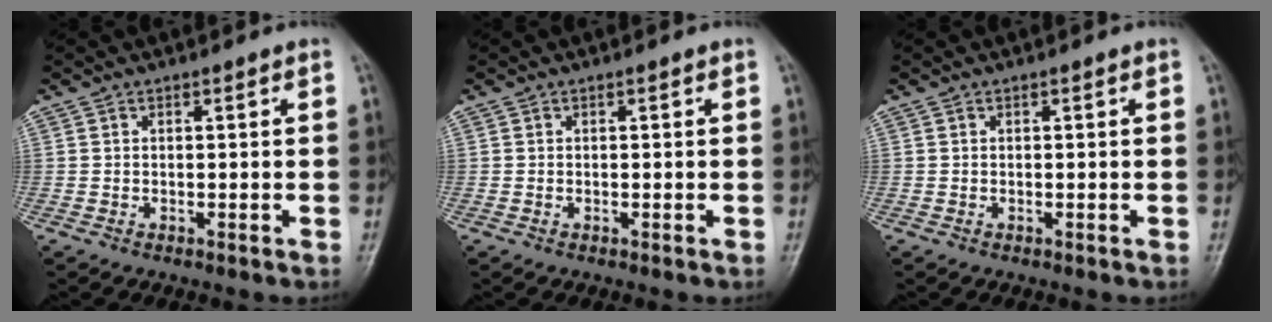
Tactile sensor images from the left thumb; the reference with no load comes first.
{"total": 0.0}
{"total": 0.0}